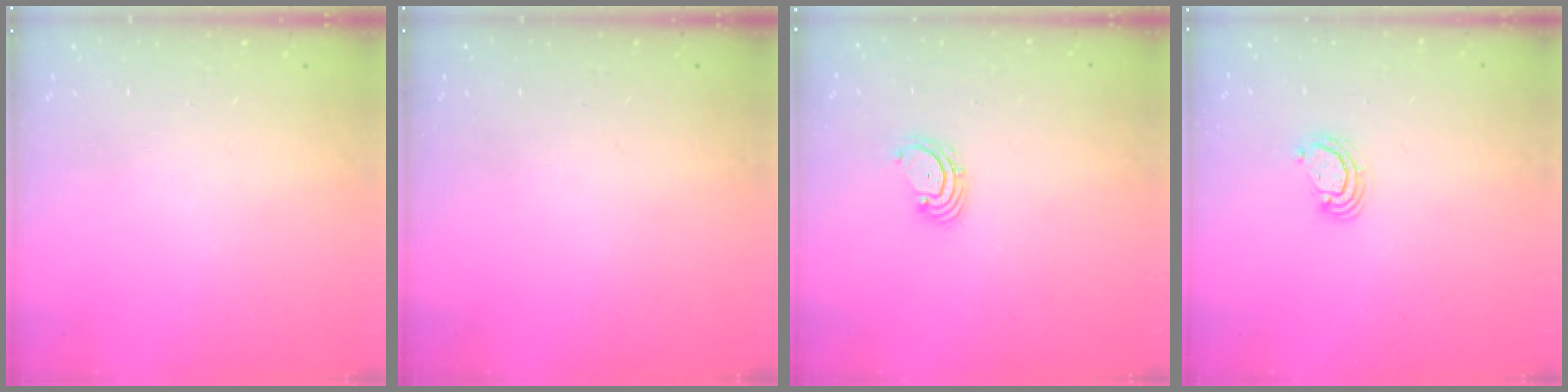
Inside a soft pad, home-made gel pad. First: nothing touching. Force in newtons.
{"total": 0.0}
{"total": 1.8, "press": 1.7, "slide": 0.7}
{"total": 3.2, "press": 3.1, "slide": 0.3}